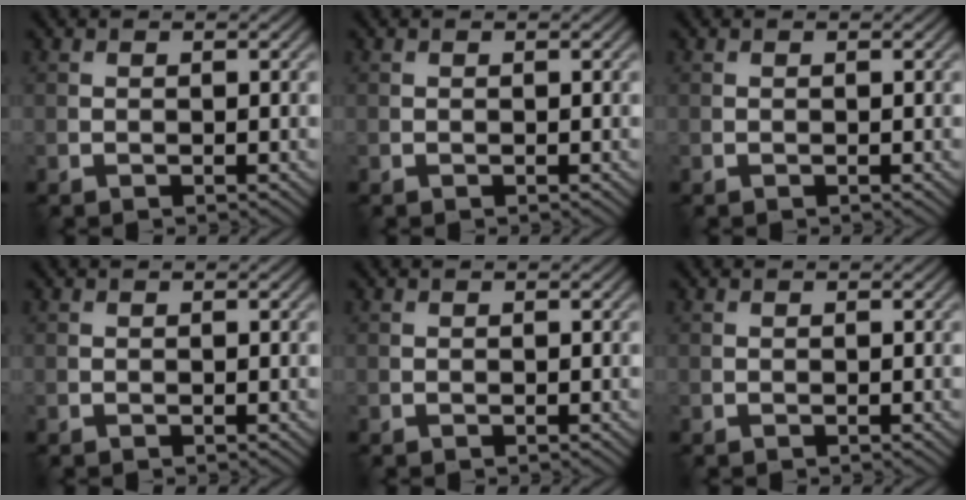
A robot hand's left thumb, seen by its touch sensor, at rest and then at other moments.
{"total": 0.0}
{"total": 0.0}
{"total": 0.0}
{"total": 0.0}
{"total": 0.0}